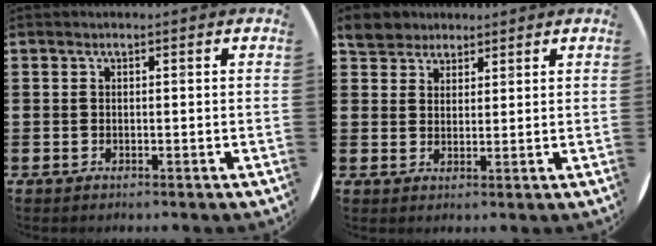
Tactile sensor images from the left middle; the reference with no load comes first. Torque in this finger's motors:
{"motor_torque": [0.41, -0.39, 0.03, 0.03]}